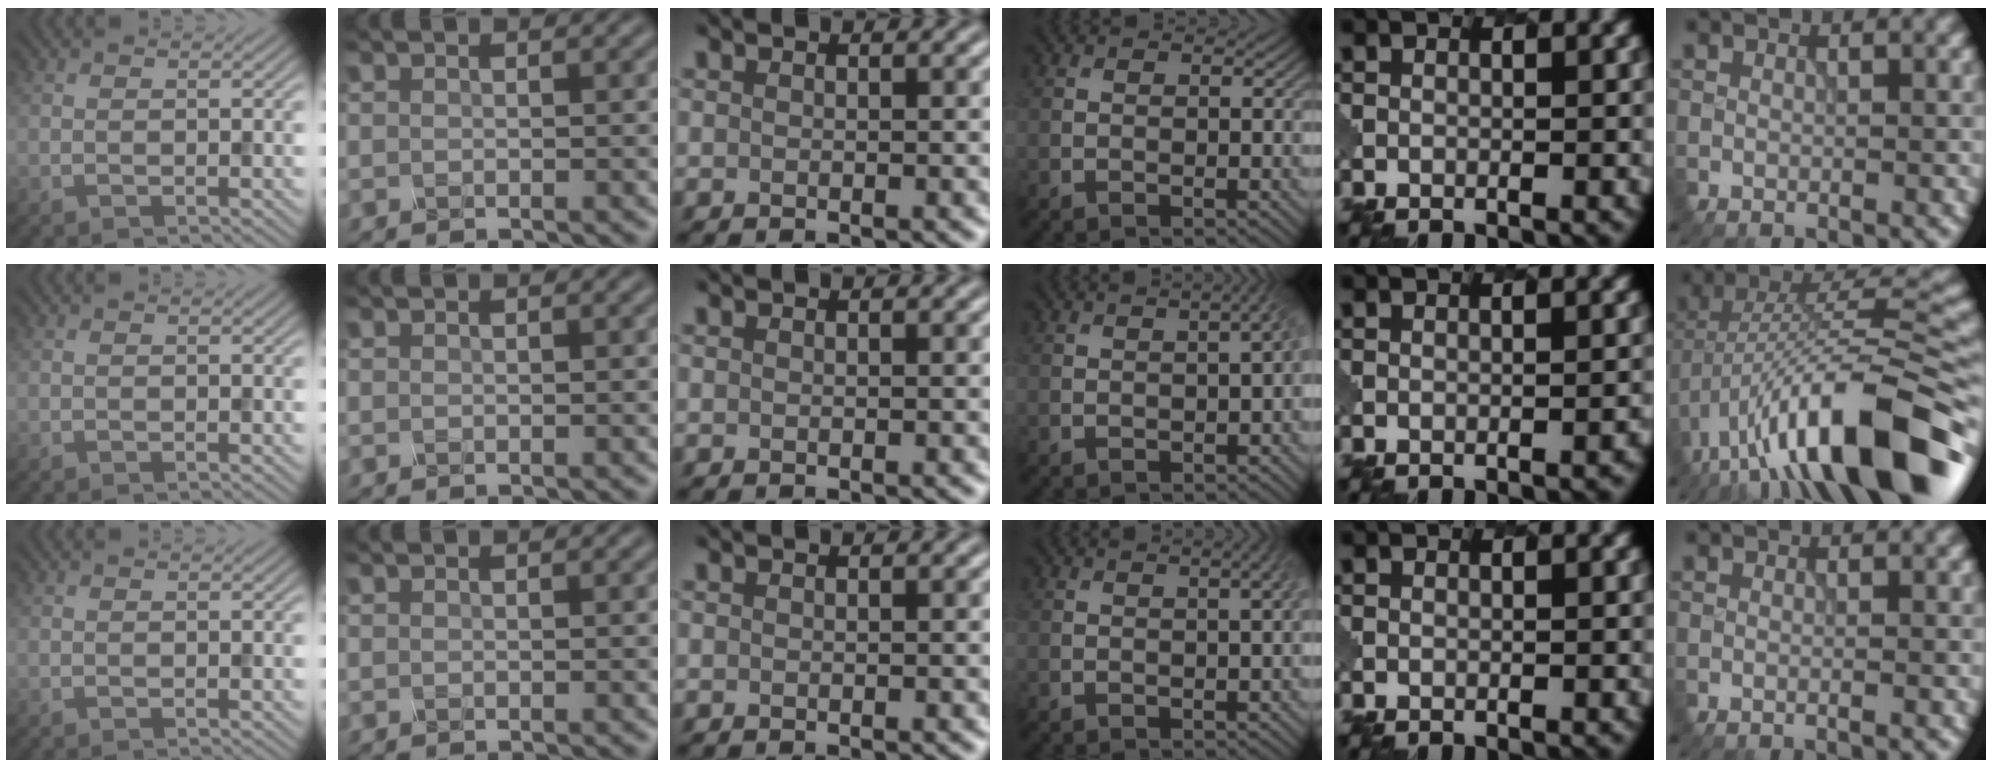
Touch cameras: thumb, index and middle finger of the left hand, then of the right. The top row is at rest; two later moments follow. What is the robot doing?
{"motion": "pour", "object": "mug"}